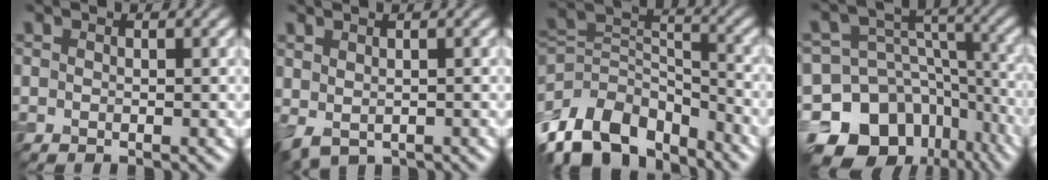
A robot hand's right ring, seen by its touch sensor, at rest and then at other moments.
{"total": 1.7, "force": [0.0, 1.2, 1.2], "torque": [-0.031, -0.008, 0.009]}
{"total": 12.0, "force": [-7.6, 7.0, 6.1], "torque": [-0.128, 0.012, -0.146]}
{"total": 15.8, "force": [-10.3, 10.9, 5.0], "torque": [-0.126, -0.007, -0.141]}